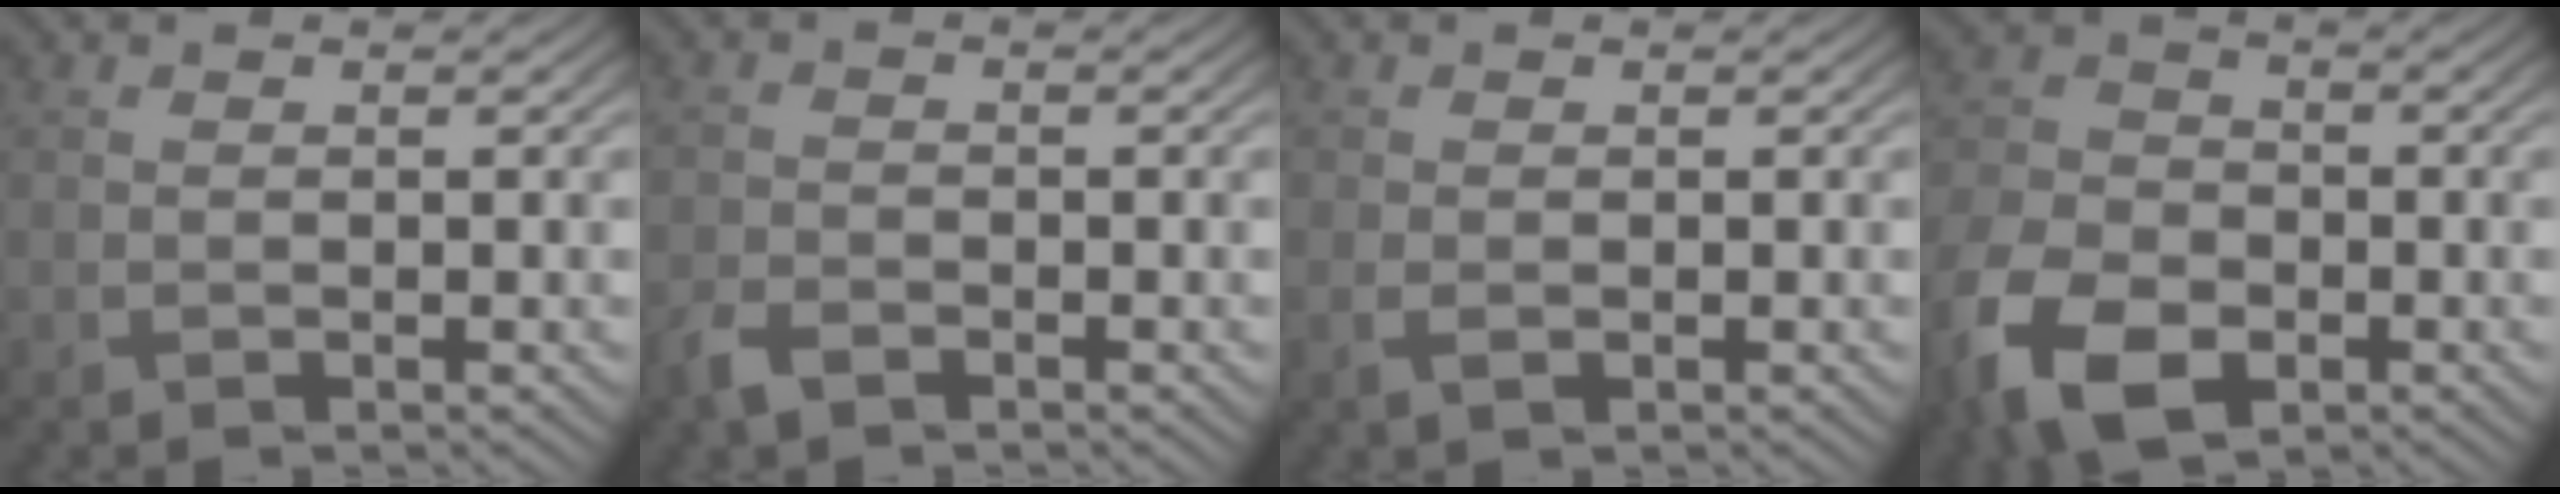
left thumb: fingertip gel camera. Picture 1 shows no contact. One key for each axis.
{"total": 2.4, "fx": -1.7, "fy": 1.0, "fz": 1.3, "tx": -0.034, "ty": -0.003, "tz": -0.045}
{"total": 1.4, "fx": -0.5, "fy": 0.8, "fz": 1.0, "tx": -0.028, "ty": -0.005, "tz": -0.007}
{"total": 11.5, "fx": -5.8, "fy": 7.1, "fz": 6.9, "tx": -0.185, "ty": -0.042, "tz": -0.111}